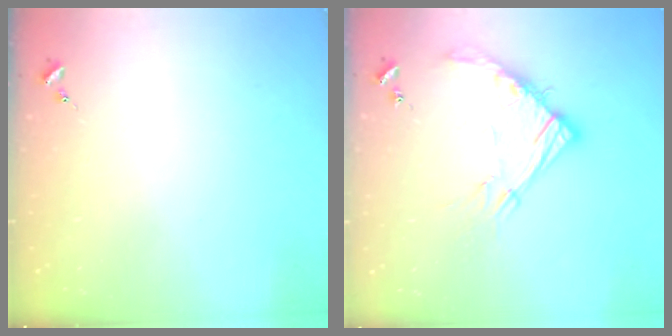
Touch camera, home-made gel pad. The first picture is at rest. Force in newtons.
{"total": 15.1, "press": 15.1, "slide": 1.5}